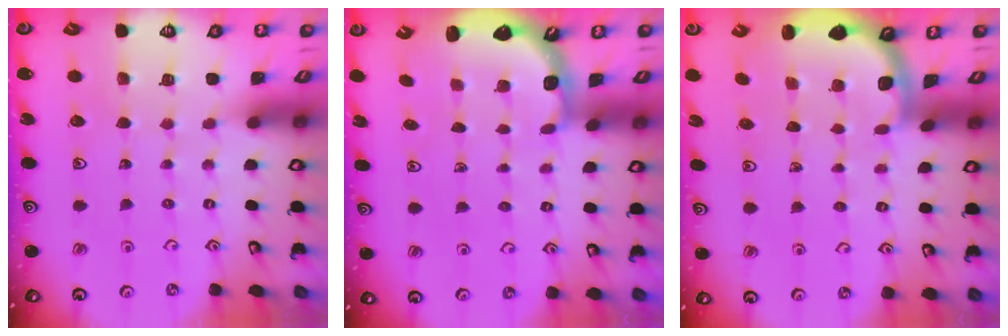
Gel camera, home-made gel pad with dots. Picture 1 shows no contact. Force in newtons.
{"total": 2.6, "press": 2.2, "slide": 1.3}
{"total": 1.7, "press": 1.7, "slide": 0.0}